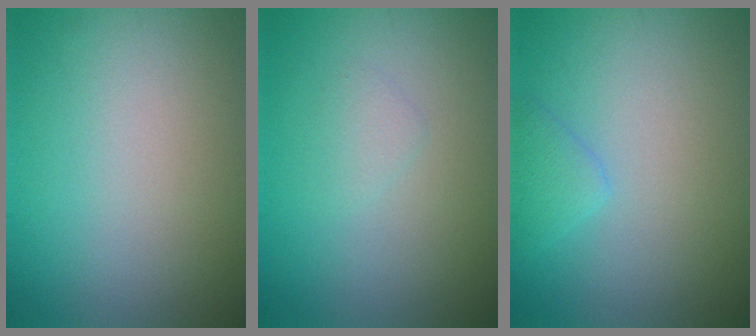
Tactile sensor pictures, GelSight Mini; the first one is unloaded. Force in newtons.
{"total": 0.9, "press": 0.9, "slide": 0.1}
{"total": 1.5, "press": 1.5, "slide": 0.1}